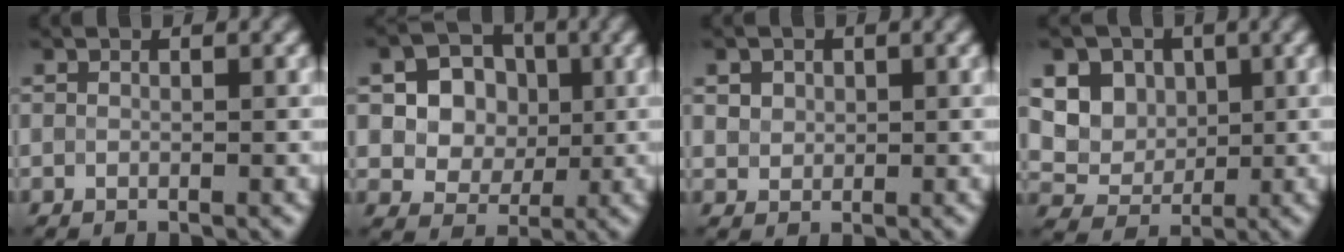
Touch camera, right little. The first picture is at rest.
{"total": 6.5, "force": [1.2, 5.5, 3.2], "torque": [-0.052, 0.020, 0.011]}
{"total": 3.3, "force": [1.6, 2.4, 1.5], "torque": [-0.037, 0.012, 0.024]}
{"total": 8.1, "force": [3.2, 6.4, 3.8], "torque": [-0.070, 0.016, 0.042]}